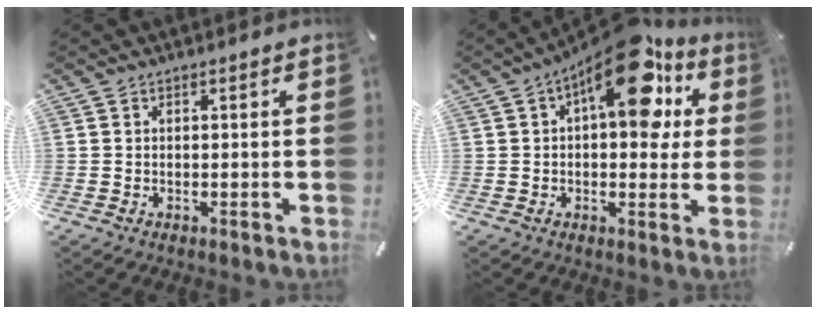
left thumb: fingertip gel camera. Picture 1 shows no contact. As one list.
[{"total": 18.4, "force": [8.5, 8.5, 14.0], "torque": [-0.188, -0.051, 0.137]}]